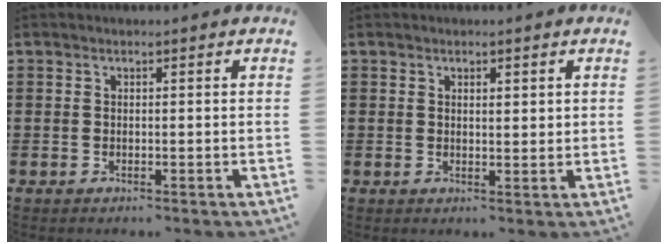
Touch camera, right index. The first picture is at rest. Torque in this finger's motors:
{"motor_torque": [-0.17, 0.28, -0.06, -0.01]}